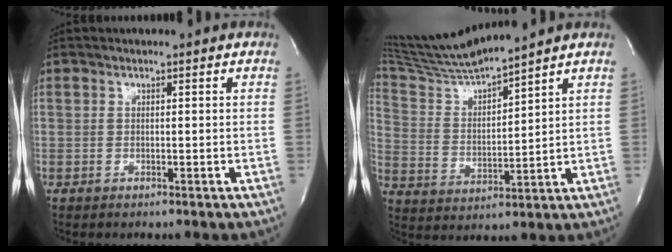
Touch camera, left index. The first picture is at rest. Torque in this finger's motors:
{"motor_torque": [-0.14, -0.05, 0.06, 0.06]}